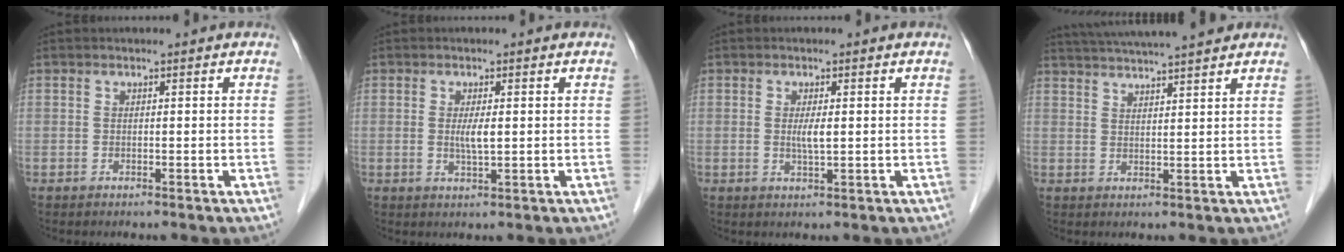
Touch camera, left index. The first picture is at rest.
{"total": 2.6, "force": [0.2, 0.3, 2.6], "torque": [-0.053, -0.004, 0.006]}
{"total": 2.3, "force": [0.2, 0.3, 2.3], "torque": [-0.047, -0.003, 0.005]}
{"total": 12.9, "force": [11.6, 0.1, 5.7], "torque": [-0.101, 0.025, 0.166]}